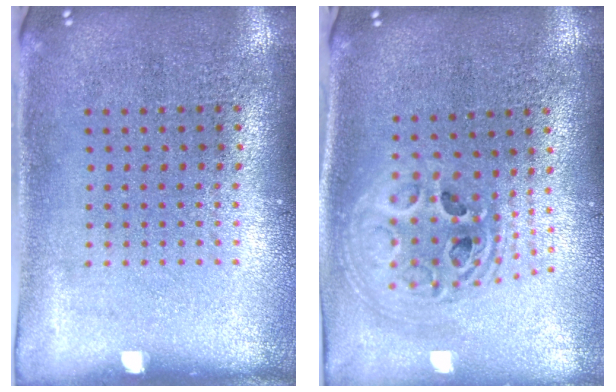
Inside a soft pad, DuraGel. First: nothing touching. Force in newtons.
{"total": 2.3, "press": 1.8, "slide": 1.4}